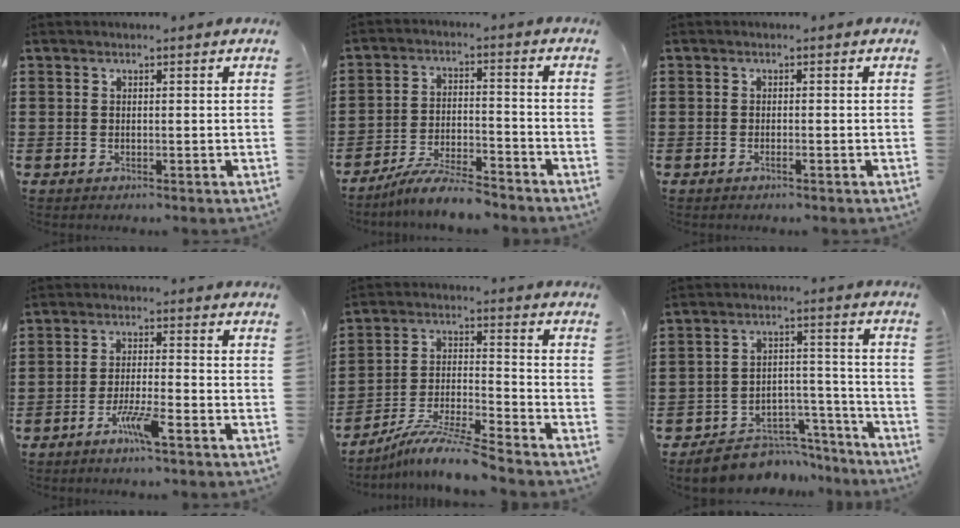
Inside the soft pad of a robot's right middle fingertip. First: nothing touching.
{"total": 6.7, "force": [-6.2, 0.4, 2.5], "torque": [-0.050, 0.000, -0.118]}
{"total": 0.8, "force": [-0.5, 0.0, 0.7], "torque": [-0.012, -0.003, -0.009]}
{"total": 5.2, "force": [-3.2, 0.4, 4.0], "torque": [-0.077, -0.004, -0.058]}
{"total": 8.7, "force": [-7.8, -0.2, 4.0], "torque": [-0.080, -0.003, -0.153]}
{"total": 7.3, "force": [-6.7, 2.5, 1.3], "torque": [-0.014, 0.033, -0.126]}